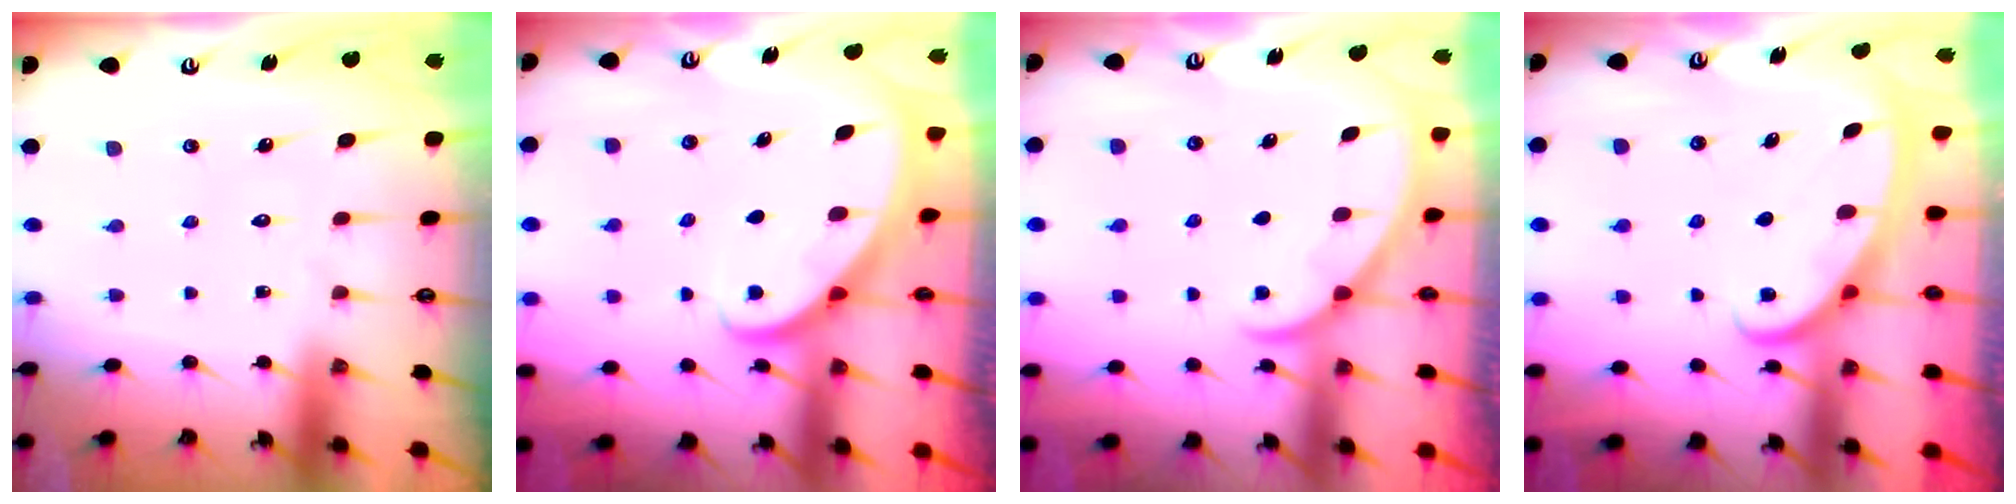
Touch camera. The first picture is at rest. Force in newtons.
{"total": 2.4, "press": 2.4, "slide": 0.2}
{"total": 2.1, "press": 2.1, "slide": 0.2}
{"total": 2.8, "press": 2.8, "slide": 0.4}